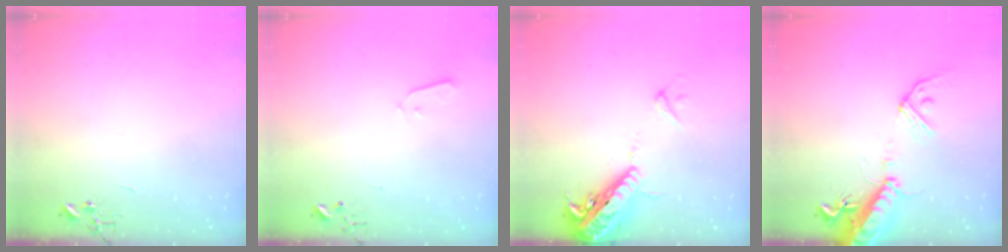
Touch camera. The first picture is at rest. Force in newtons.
{"total": 3.2, "press": 3.1, "slide": 0.8}
{"total": 18.4, "press": 18.0, "slide": 4.0}
{"total": 16.9, "press": 16.5, "slide": 3.8}